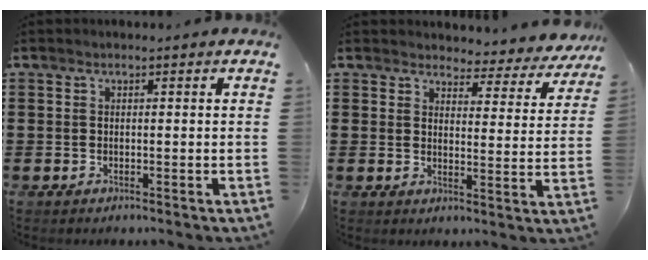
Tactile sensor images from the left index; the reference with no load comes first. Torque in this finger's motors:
{"motor_torque": [2.14, 0.00, 0.02, -0.02]}